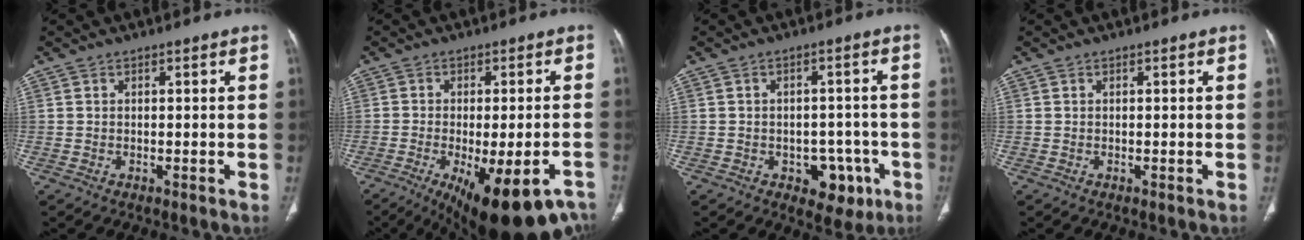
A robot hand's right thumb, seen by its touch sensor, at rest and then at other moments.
{"total": 19.3, "force": [-11.9, 6.7, 13.7], "torque": [-0.151, 0.015, -0.151]}
{"total": 7.4, "force": [-3.0, 5.2, 4.3], "torque": [-0.019, 0.021, -0.032]}
{"total": 0.0}